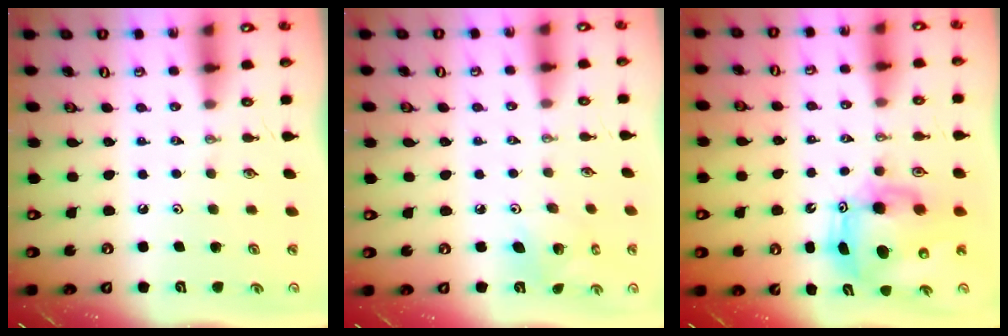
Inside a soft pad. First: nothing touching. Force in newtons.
{"total": 5.3, "press": 5.3, "slide": 0.3}
{"total": 9.9, "press": 9.7, "slide": 2.0}